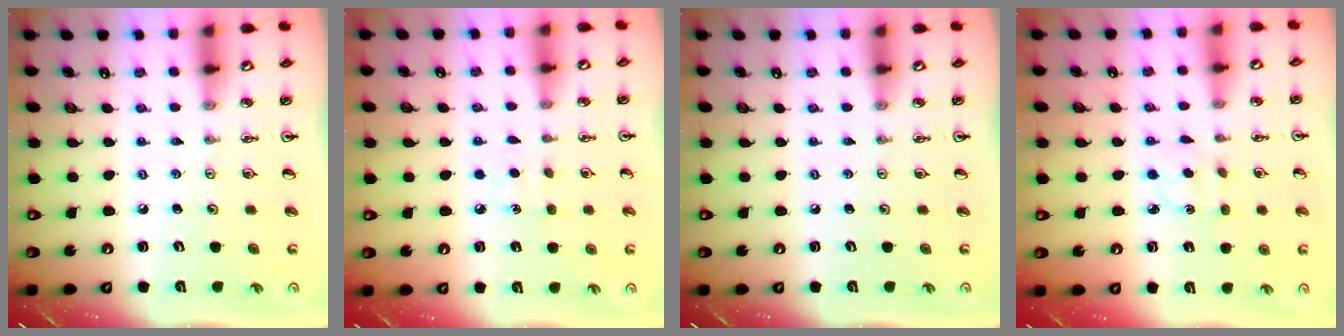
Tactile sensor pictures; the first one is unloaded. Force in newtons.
{"total": 4.0, "press": 4.0, "slide": 0.4}
{"total": 0.0}
{"total": 2.7, "press": 2.6, "slide": 0.4}